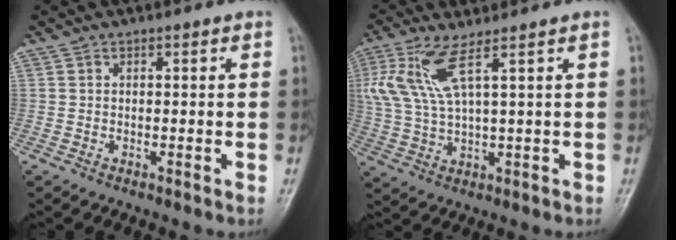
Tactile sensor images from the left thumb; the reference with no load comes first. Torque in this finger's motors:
{"motor_torque": [1.81, 1.78, 1.11, -1.14, 0.44]}